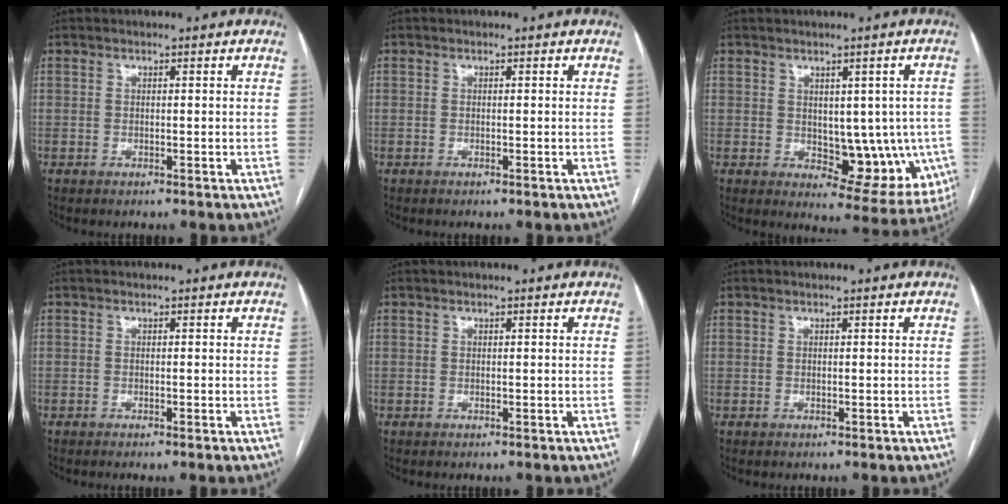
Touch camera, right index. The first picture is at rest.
{"total": 0.0}
{"total": 10.9, "force": [-0.9, 5.9, 9.0], "torque": [-0.092, 0.006, 0.011]}
{"total": 0.6, "force": [-0.4, -0.1, 0.4], "torque": [-0.010, 0.001, -0.007]}
{"total": 0.0}
{"total": 0.0}